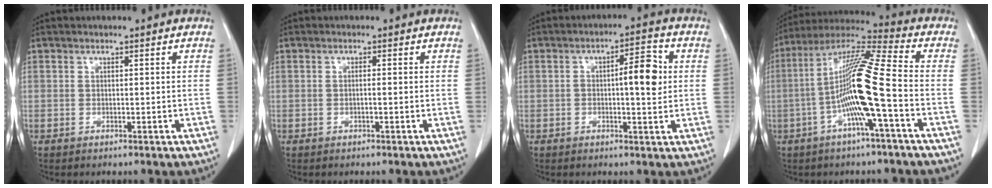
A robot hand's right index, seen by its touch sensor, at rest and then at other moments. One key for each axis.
{"total": 0.6, "fx": -0.2, "fy": 0.0, "fz": 0.5, "tx": -0.008, "ty": 0.002, "tz": -0.004}
{"total": 6.4, "fx": 0.5, "fy": 1.7, "fz": 6.2, "tx": -0.090, "ty": 0.017, "tz": 0.007}
{"total": 13.8, "fx": -3.2, "fy": -0.5, "fz": 13.4, "tx": -0.255, "ty": 0.012, "tz": -0.071}